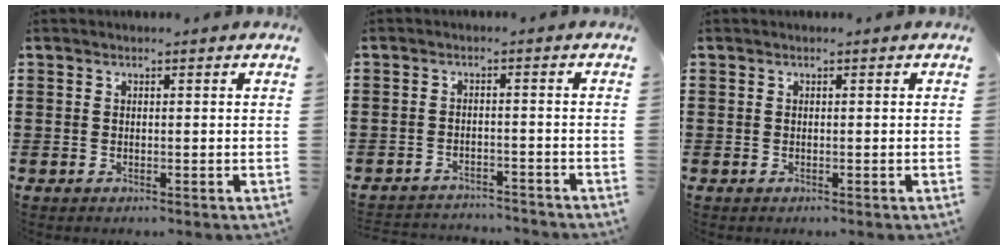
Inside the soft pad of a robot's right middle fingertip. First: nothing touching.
{"total": 2.6, "force": [-2.6, 0.2, 0.0], "torque": [-0.007, 0.000, -0.057]}
{"total": 0.0}